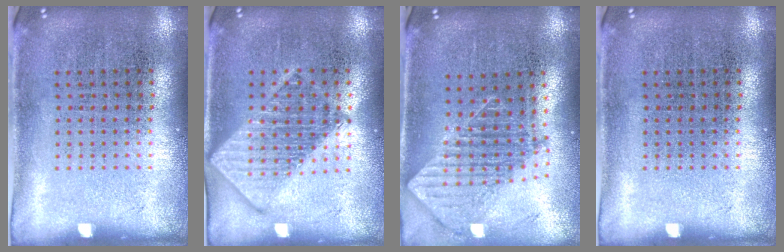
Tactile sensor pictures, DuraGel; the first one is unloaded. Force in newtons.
{"total": 2.7, "press": 2.7, "slide": 0.3}
{"total": 1.9, "press": 1.4, "slide": 1.2}
{"total": 0.0}